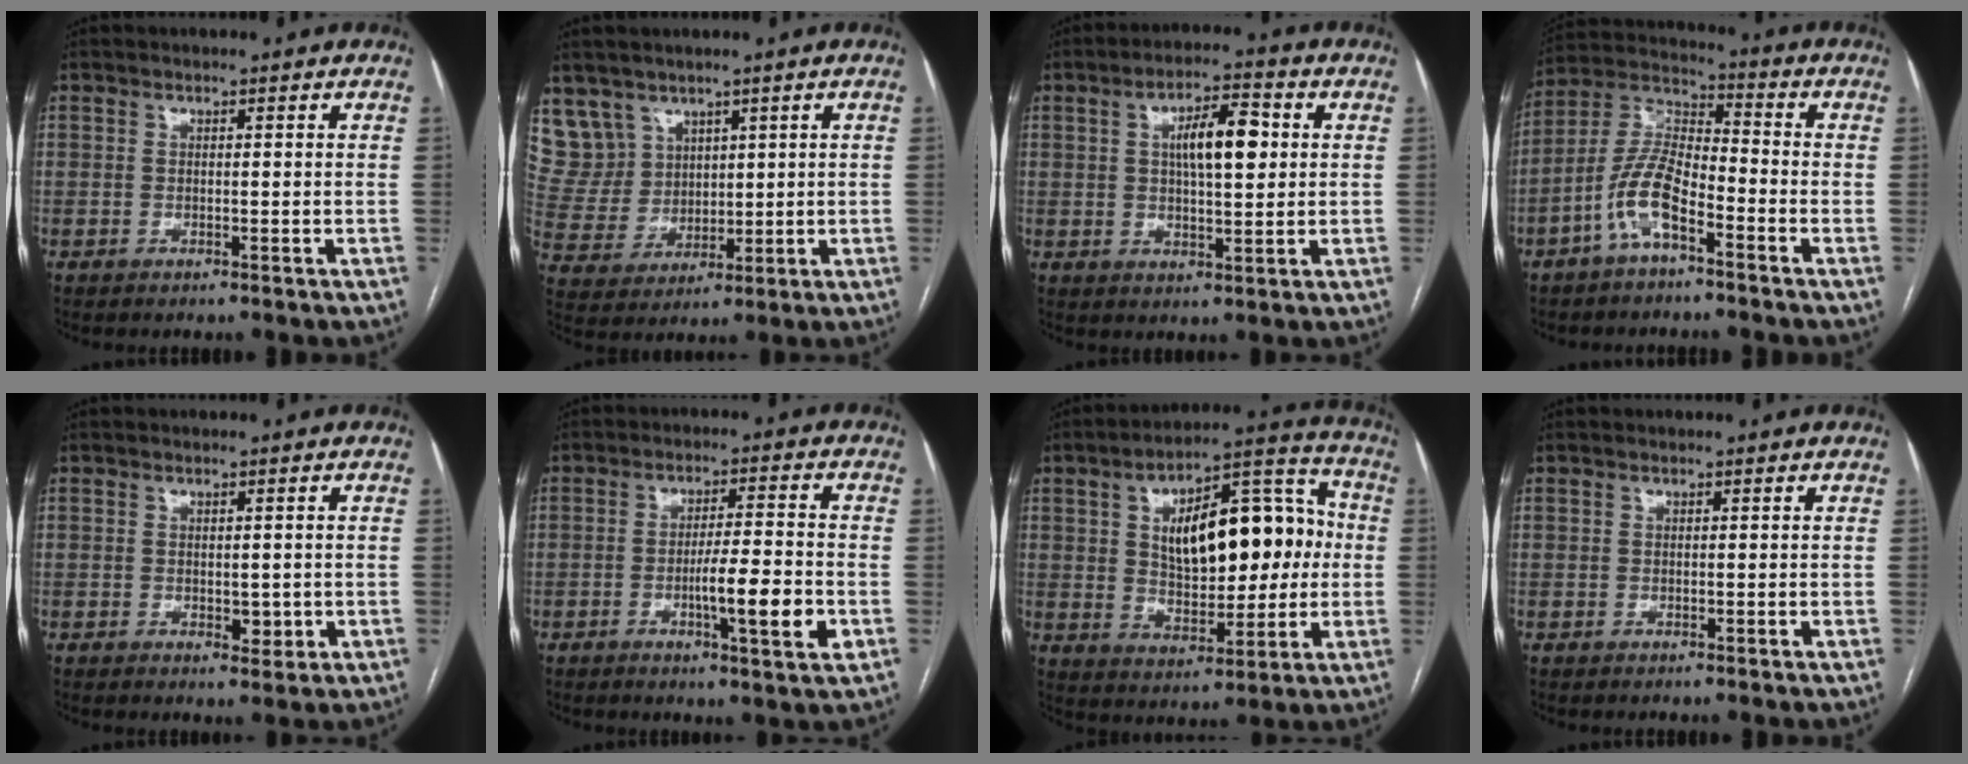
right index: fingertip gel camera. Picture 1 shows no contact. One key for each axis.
{"total": 8.7, "fx": 5.8, "fy": 6.5, "fz": 0.1, "tx": -0.013, "ty": 0.024, "tz": 0.135}
{"total": 8.6, "fx": 1.9, "fy": 2.7, "fz": 7.9, "tx": -0.132, "ty": 0.015, "tz": 0.031}
{"total": 9.7, "fx": -4.7, "fy": 3.1, "fz": 7.8, "tx": -0.174, "ty": 0.016, "tz": -0.093}
{"total": 2.6, "fx": -0.3, "fy": 1.6, "fz": 2.0, "tx": -0.022, "ty": -0.003, "tz": 0.003}
{"total": 8.8, "fx": -2.6, "fy": 0.6, "fz": 8.4, "tx": -0.131, "ty": -0.006, "tz": -0.041}
{"total": 18.7, "fx": 2.3, "fy": 8.3, "fz": 16.6, "tx": -0.256, "ty": 0.040, "tz": 0.043}
{"total": 0.0}